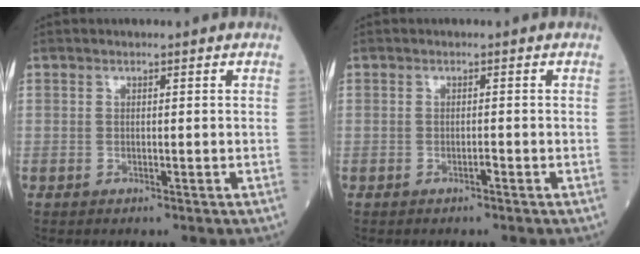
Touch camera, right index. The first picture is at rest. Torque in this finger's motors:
{"motor_torque": [0.22, -0.13, 0.07, 0.03]}